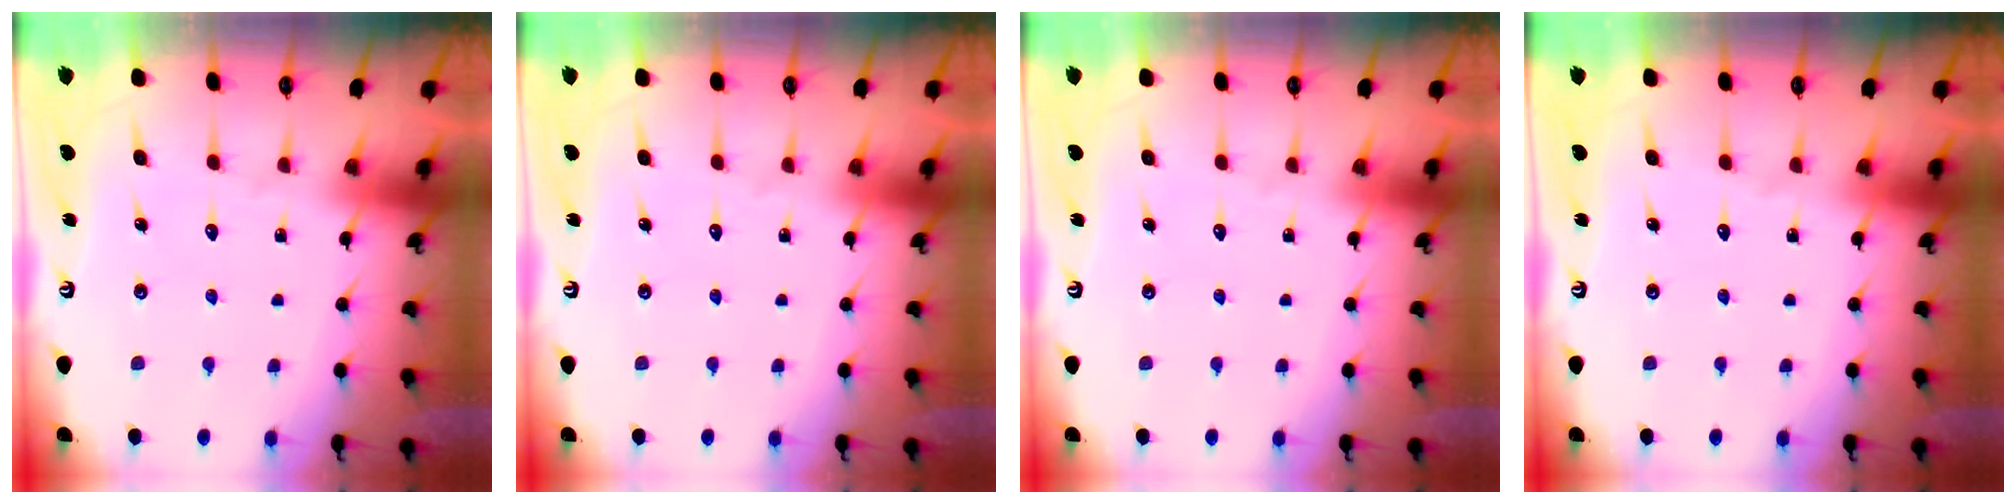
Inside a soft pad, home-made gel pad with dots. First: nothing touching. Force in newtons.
{"total": 0.0}
{"total": 0.0}
{"total": 0.0}